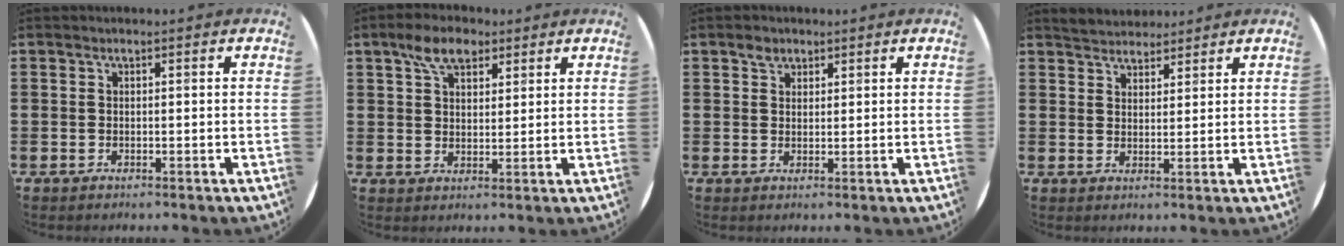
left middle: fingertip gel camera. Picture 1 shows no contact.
{"total": 5.9, "force": [4.1, 3.2, 2.9], "torque": [-0.051, 0.004, 0.072]}
{"total": 2.1, "force": [1.6, 1.2, 0.5], "torque": [-0.003, 0.001, 0.028]}
{"total": 3.3, "force": [3.2, 0.7, -0.1], "torque": [-0.005, -0.002, 0.061]}